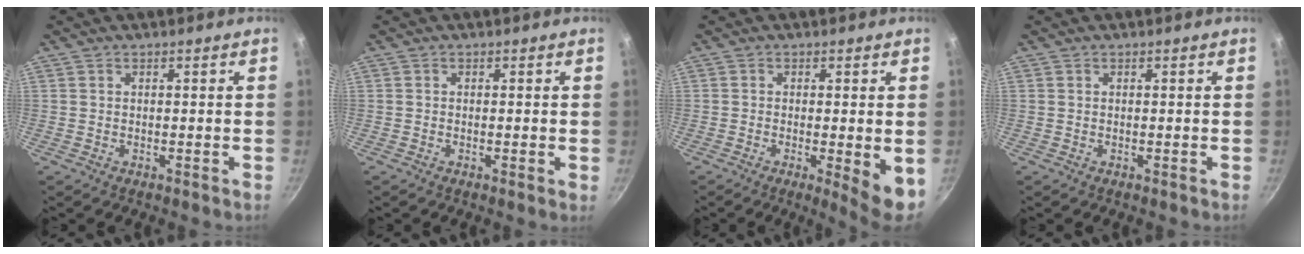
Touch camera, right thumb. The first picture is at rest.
{"total": 0.8, "force": [-0.1, 0.1, 0.8], "torque": [-0.013, -0.002, -0.005]}
{"total": 6.5, "force": [-1.3, 1.3, 6.3], "torque": [-0.082, -0.012, -0.014]}
{"total": 0.0}